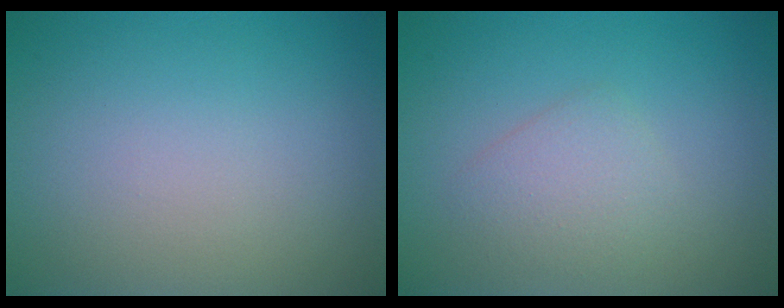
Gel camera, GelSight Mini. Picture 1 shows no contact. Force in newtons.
{"total": 2.1, "press": 2.1, "slide": 0.0}